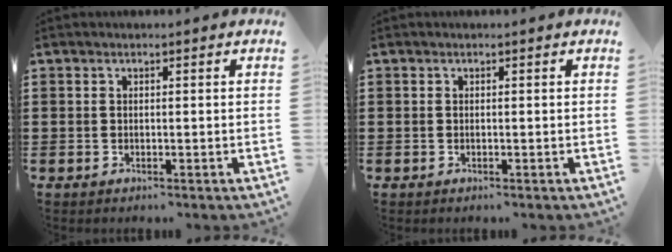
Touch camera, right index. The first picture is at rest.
{"total": 0.0}